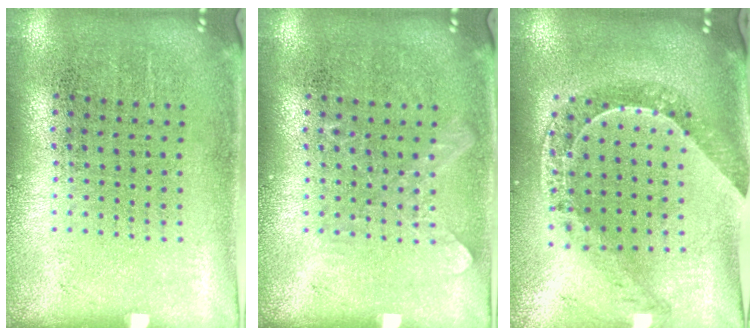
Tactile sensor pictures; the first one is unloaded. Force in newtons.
{"total": 0.8, "press": 0.8, "slide": 0.2}
{"total": 1.2, "press": 1.2, "slide": 0.3}